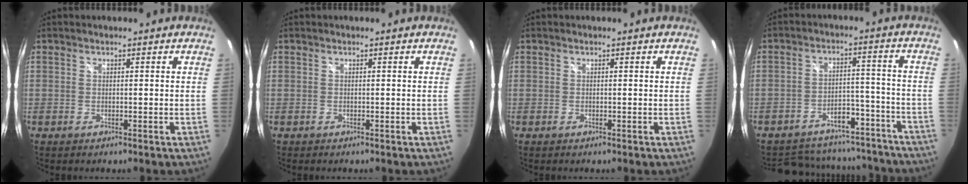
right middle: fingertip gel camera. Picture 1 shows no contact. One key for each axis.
{"total": 0.0}
{"total": 0.0}
{"total": 20.6, "fx": -17.3, "fy": 8.9, "fz": 6.6, "tx": -0.132, "ty": 0.050, "tz": -0.207}